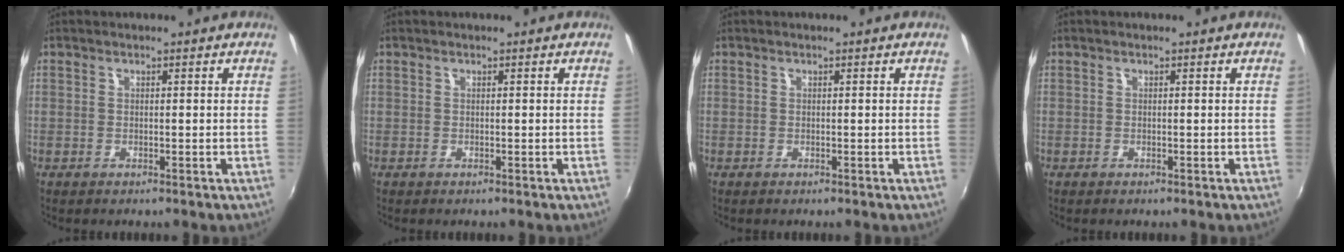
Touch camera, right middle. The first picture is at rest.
{"total": 0.0}
{"total": 0.0}
{"total": 0.0}